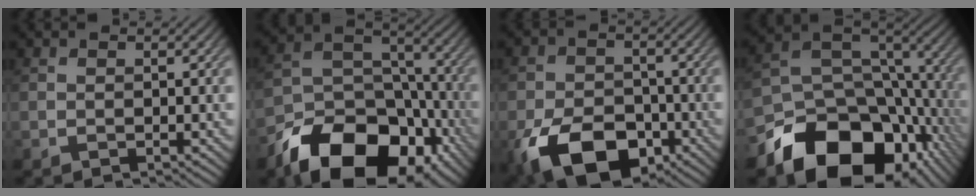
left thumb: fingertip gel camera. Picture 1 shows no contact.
{"total": 16.5, "force": [-9.6, 10.2, 8.8], "torque": [-0.174, -0.034, -0.167]}
{"total": 12.1, "force": [-5.9, 7.3, 7.6], "torque": [-0.164, -0.025, -0.103]}
{"total": 17.2, "force": [-8.6, 11.4, 9.5], "torque": [-0.192, -0.049, -0.120]}